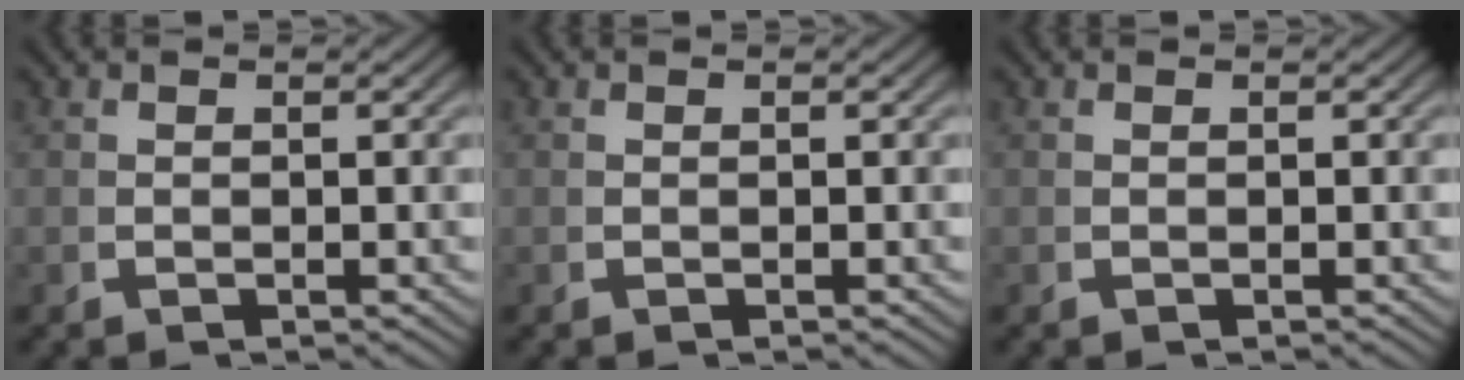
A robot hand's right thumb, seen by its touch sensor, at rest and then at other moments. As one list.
[{"total": 0.0}, {"total": 0.0}]